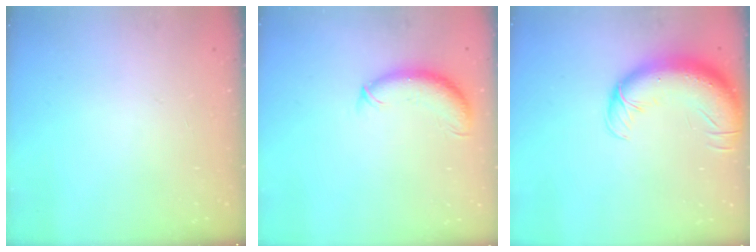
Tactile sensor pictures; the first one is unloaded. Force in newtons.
{"total": 9.7, "press": 9.6, "slide": 1.8}
{"total": 14.7, "press": 14.2, "slide": 3.7}